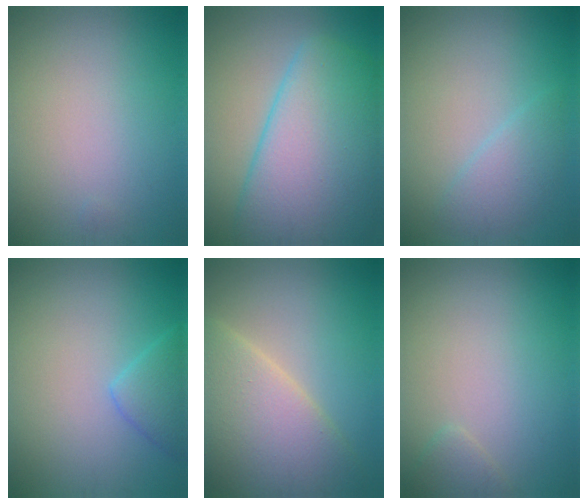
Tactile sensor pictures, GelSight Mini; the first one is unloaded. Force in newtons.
{"total": 10.6, "press": 10.5, "slide": 0.4}
{"total": 2.3, "press": 2.3, "slide": 0.3}
{"total": 2.3, "press": 2.3, "slide": 0.3}
{"total": 7.4, "press": 7.3, "slide": 0.5}
{"total": 1.0, "press": 1.0, "slide": 0.0}